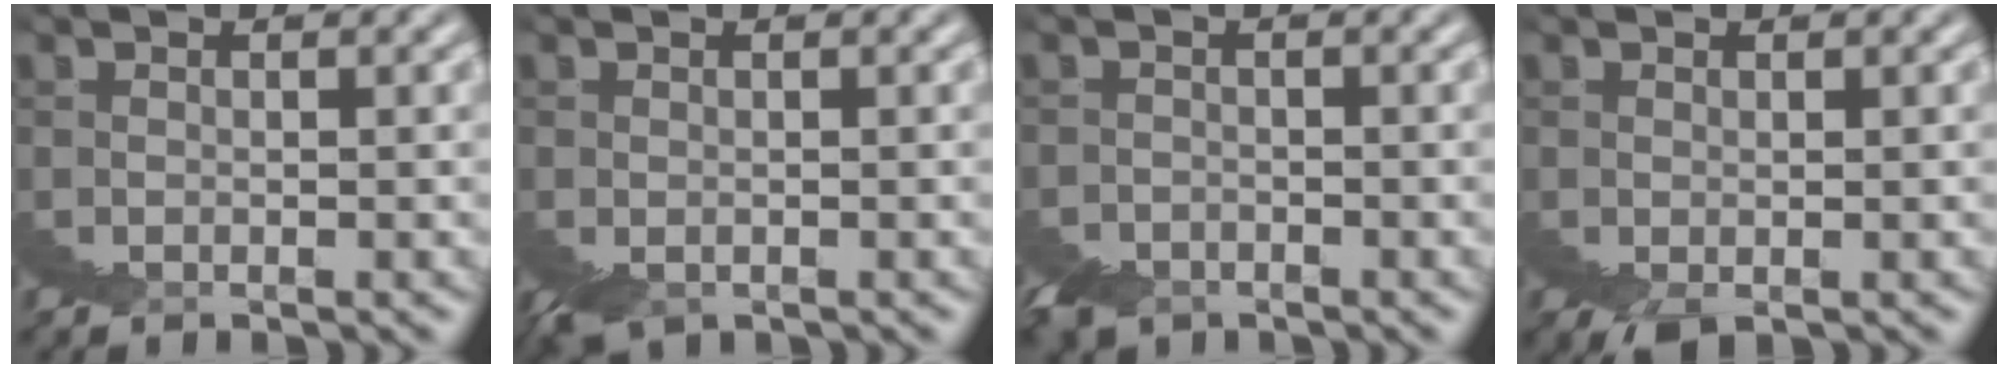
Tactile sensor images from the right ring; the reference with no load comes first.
{"total": 1.2, "force": [0.0, -1.1, 0.5], "torque": [-0.006, 0.000, 0.003]}
{"total": 1.1, "force": [-0.8, 0.7, -0.4], "torque": [0.023, 0.006, -0.018]}
{"total": 1.7, "force": [0.9, -0.6, 1.4], "torque": [-0.008, 0.012, 0.011]}